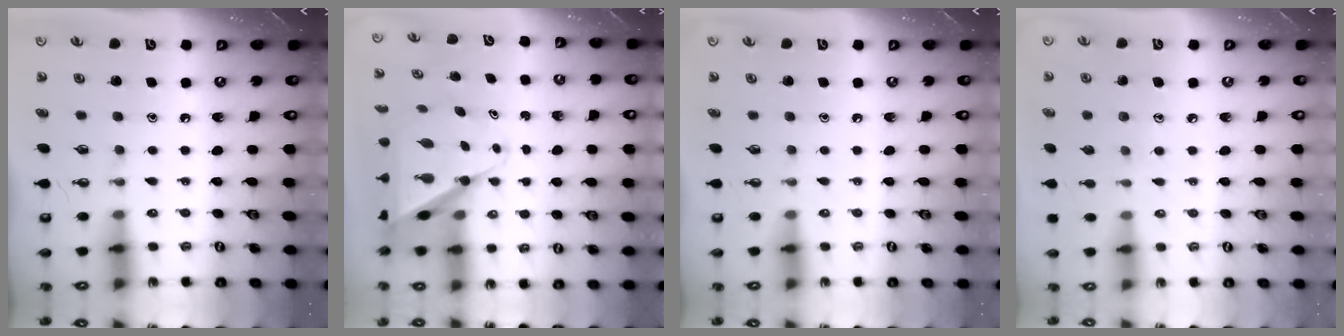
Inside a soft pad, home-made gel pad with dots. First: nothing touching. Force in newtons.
{"total": 9.3, "press": 9.3, "slide": 0.8}
{"total": 0.0}
{"total": 7.0, "press": 6.9, "slide": 0.6}